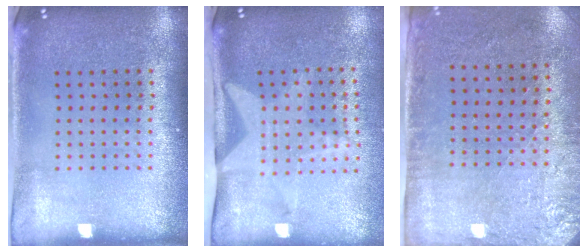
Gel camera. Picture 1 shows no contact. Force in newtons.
{"total": 2.0, "press": 1.5, "slide": 1.3}
{"total": 2.8, "press": 2.3, "slide": 1.6}